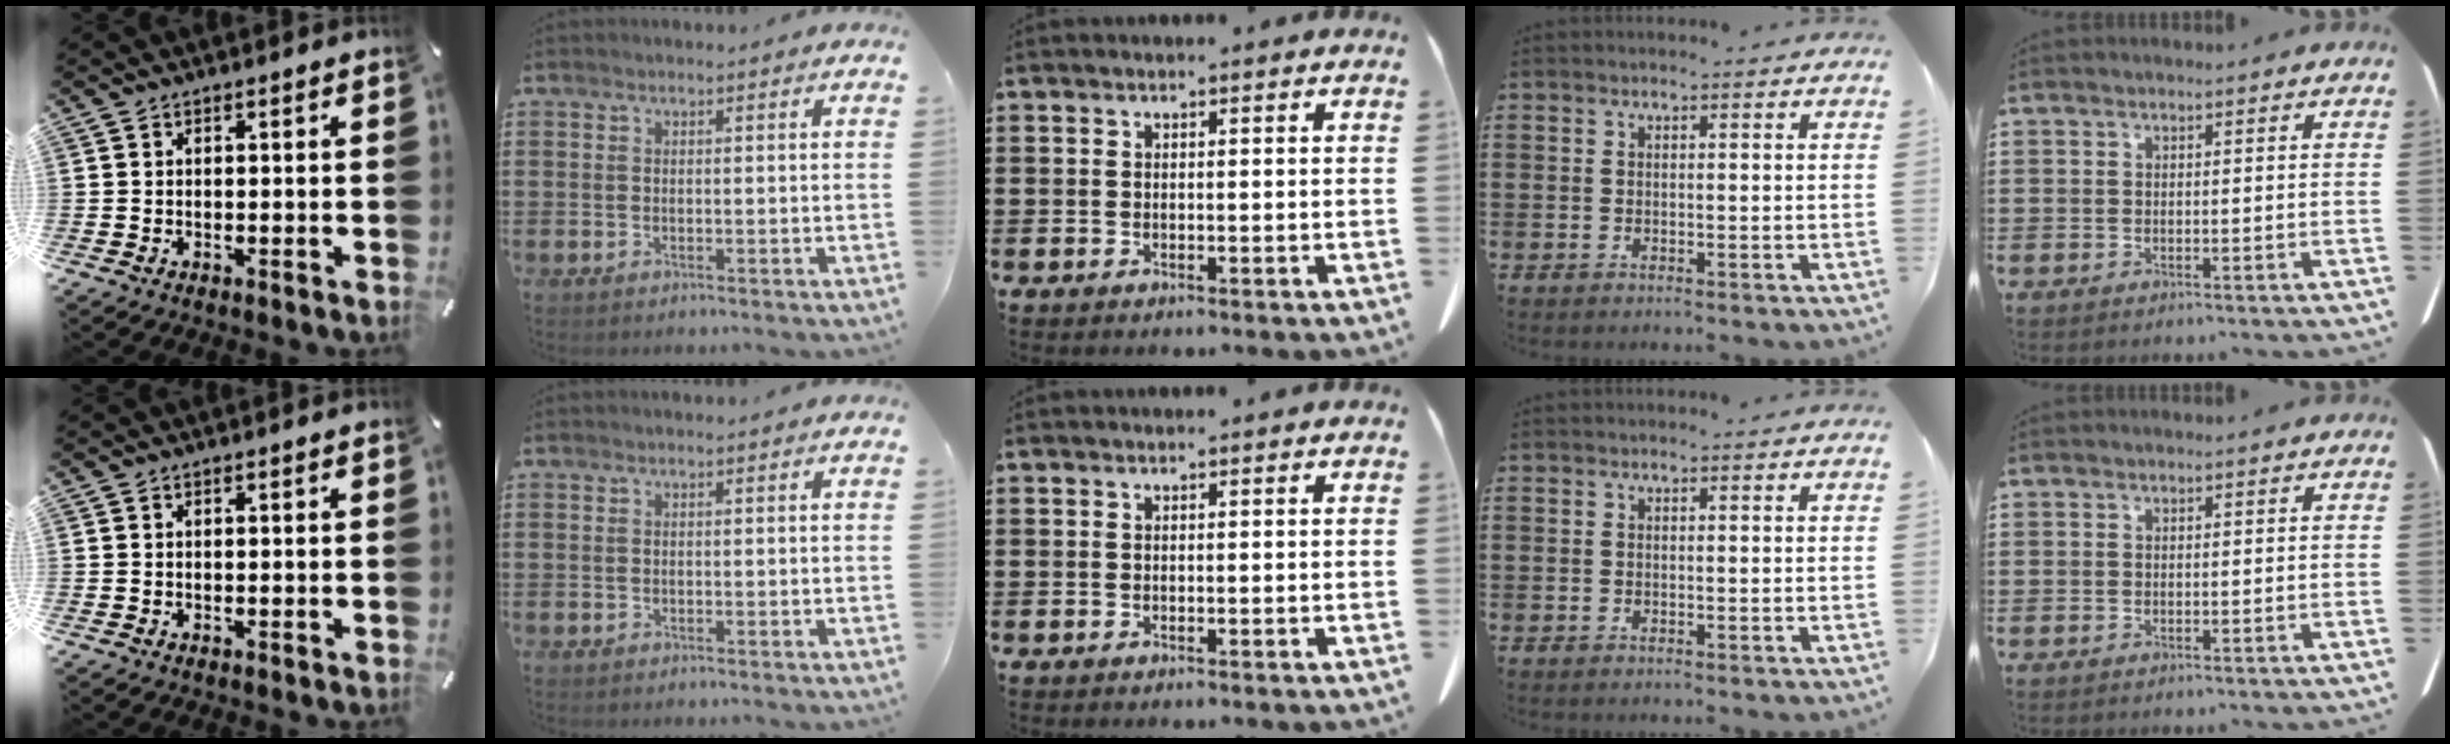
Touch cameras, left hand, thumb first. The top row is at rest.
{}